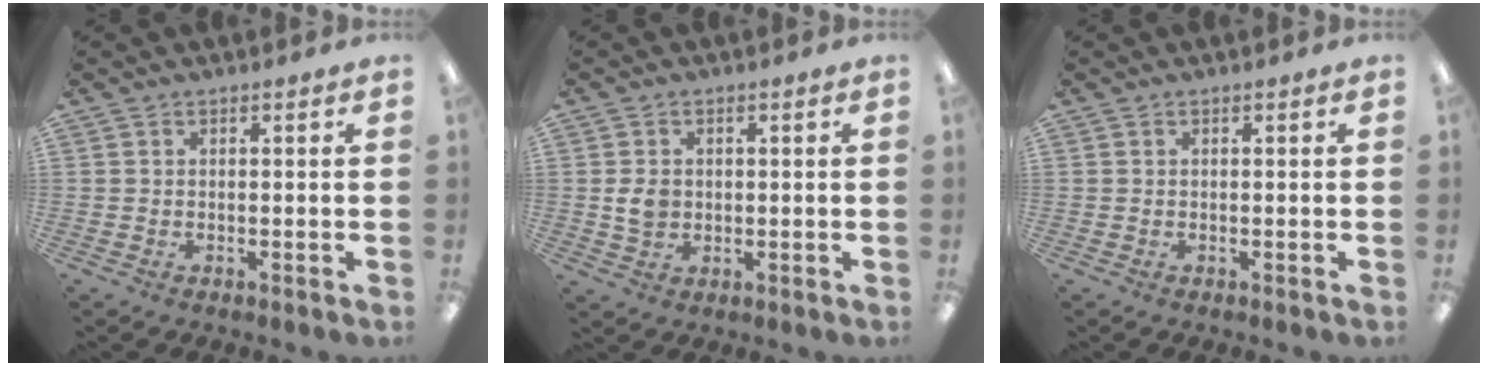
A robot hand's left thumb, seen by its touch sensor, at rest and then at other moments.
{"total": 4.2, "force": [0.2, 3.5, 2.3], "torque": [-0.042, 0.003, 0.001]}
{"total": 0.0}